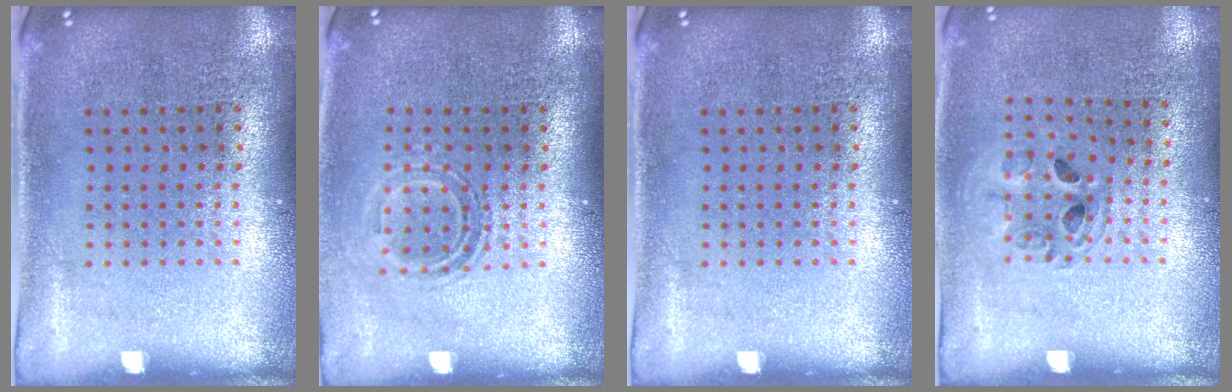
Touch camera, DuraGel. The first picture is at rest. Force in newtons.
{"total": 1.5, "press": 1.2, "slide": 1.0}
{"total": 0.0}
{"total": 1.0, "press": 1.0, "slide": 0.1}